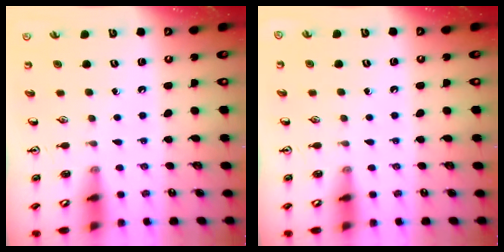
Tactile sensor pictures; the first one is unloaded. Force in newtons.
{"total": 0.0}